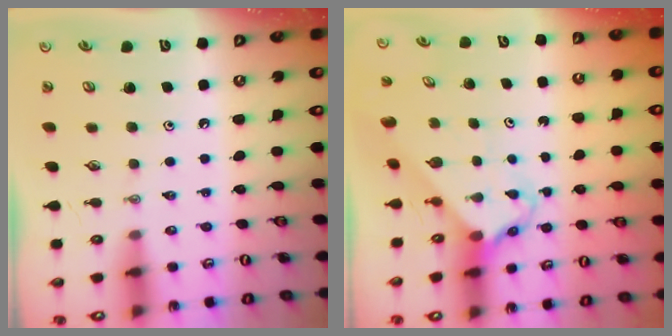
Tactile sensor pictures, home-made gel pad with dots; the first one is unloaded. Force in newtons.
{"total": 2.6, "press": 2.6, "slide": 0.2}